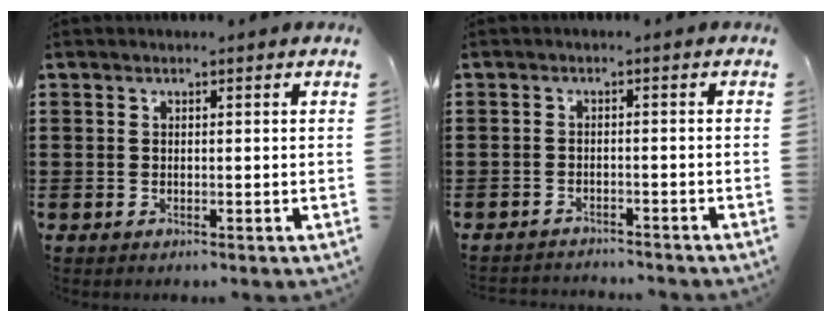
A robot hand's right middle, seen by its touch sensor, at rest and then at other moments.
{"total": 2.0, "force": [-2.0, 0.2, -0.3], "torque": [-0.001, 0.003, -0.045]}